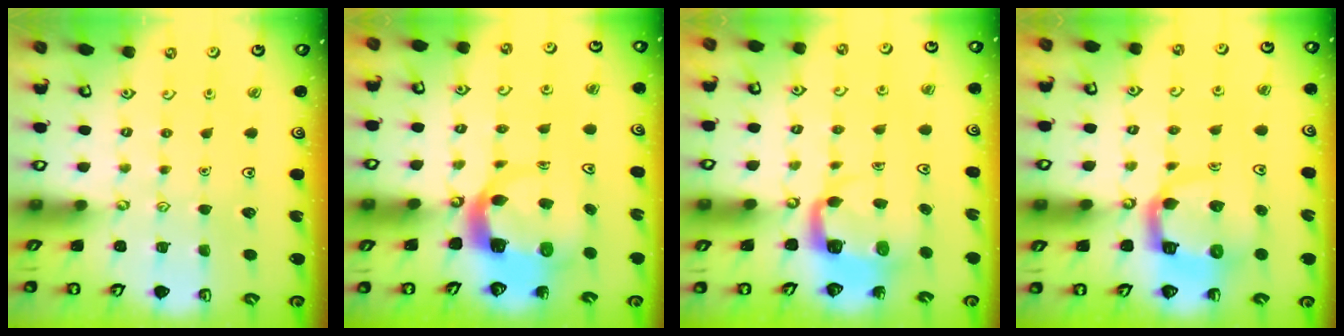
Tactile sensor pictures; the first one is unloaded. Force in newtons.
{"total": 5.8, "press": 5.8, "slide": 0.6}
{"total": 4.9, "press": 4.9, "slide": 0.4}
{"total": 9.6, "press": 9.5, "slide": 1.4}